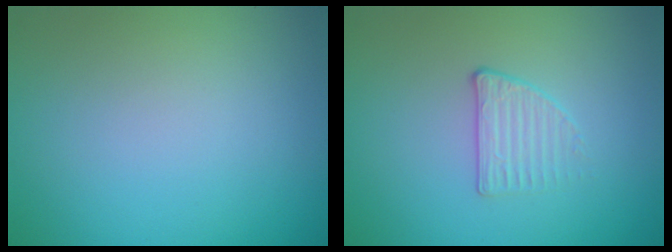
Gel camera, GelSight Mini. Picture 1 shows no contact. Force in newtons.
{"total": 1.6, "press": 1.1, "slide": 1.1}